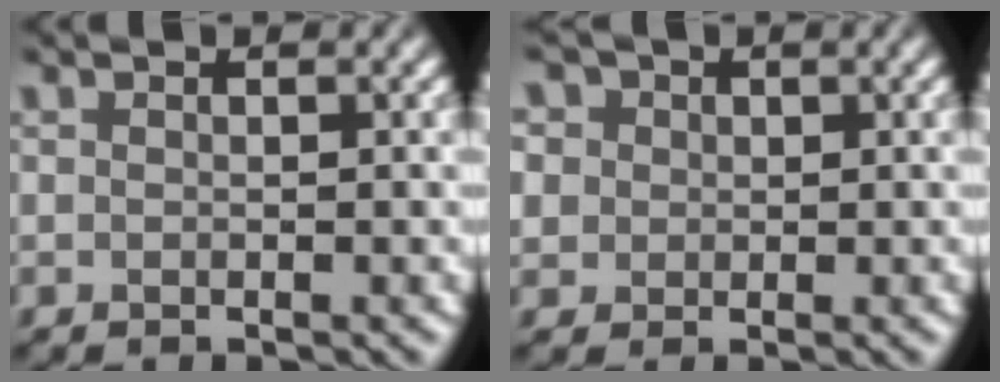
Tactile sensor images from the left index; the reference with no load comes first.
{"total": 6.7, "force": [3.1, 5.2, 2.8], "torque": [-0.062, 0.024, 0.030]}